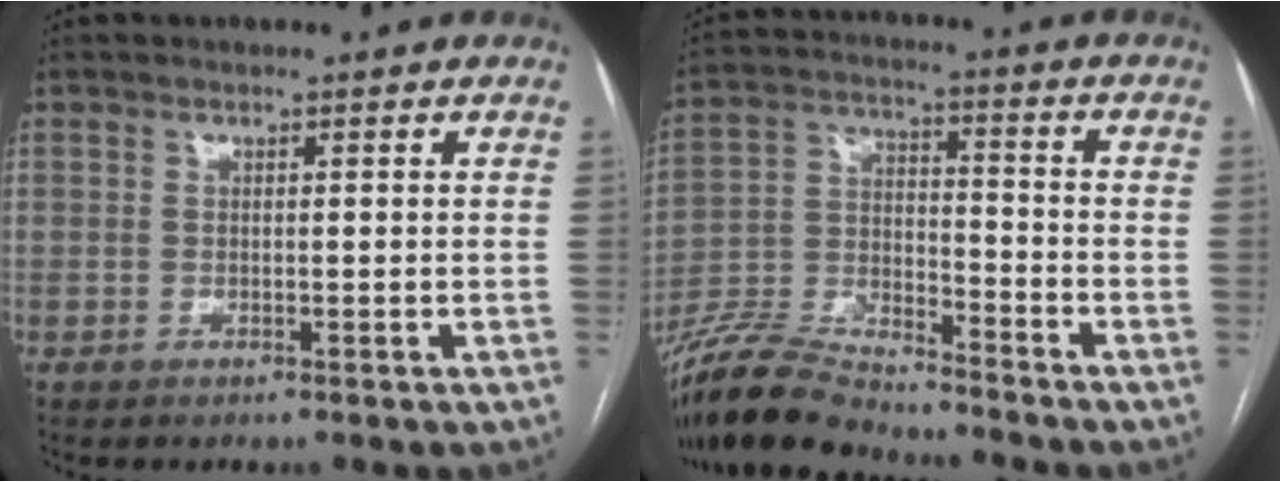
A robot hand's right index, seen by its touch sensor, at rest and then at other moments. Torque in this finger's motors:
{"motor_torque": [0.16, -0.84, 0.21, 0.07]}